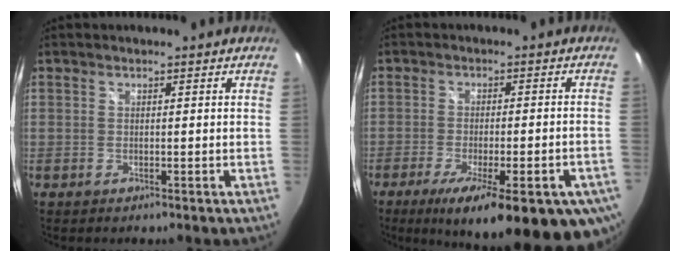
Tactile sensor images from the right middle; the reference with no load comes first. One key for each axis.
{"total": 21.8, "fx": -13.5, "fy": 5.6, "fz": 16.1, "tx": -0.250, "ty": -0.061, "tz": -0.178}